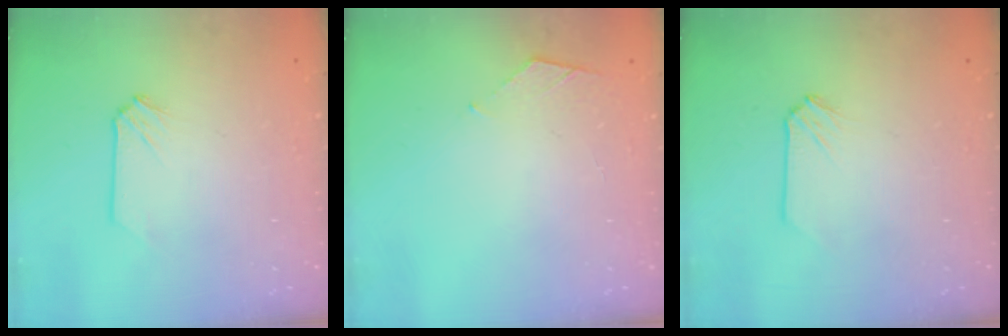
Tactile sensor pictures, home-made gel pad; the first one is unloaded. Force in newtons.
{"total": 3.6, "press": 3.6, "slide": 0.5}
{"total": 0.0}